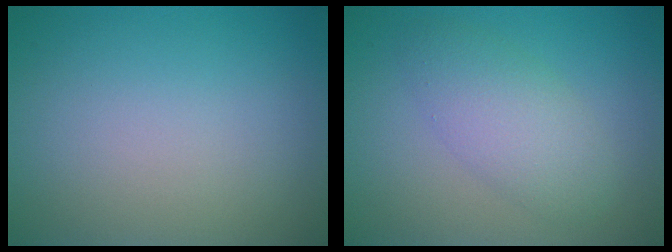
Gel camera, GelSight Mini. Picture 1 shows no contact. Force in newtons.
{"total": 3.7, "press": 3.7, "slide": 0.1}